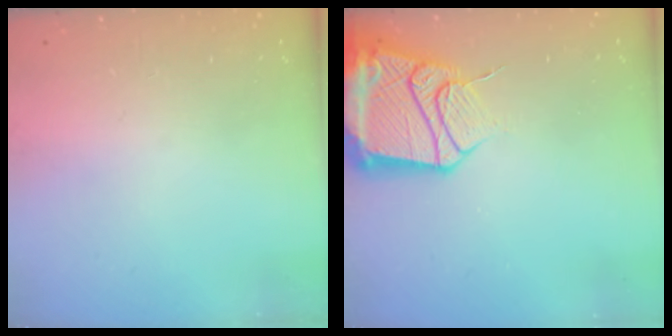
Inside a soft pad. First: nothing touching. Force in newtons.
{"total": 20.6, "press": 20.5, "slide": 2.3}